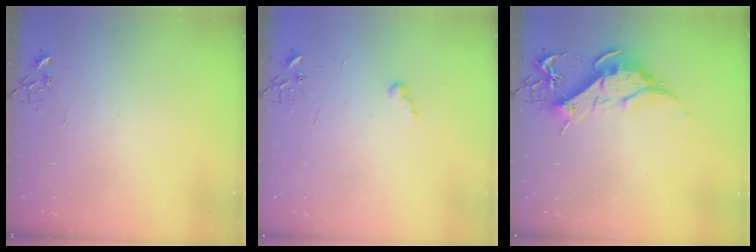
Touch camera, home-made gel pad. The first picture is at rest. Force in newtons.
{"total": 5.3, "press": 5.3, "slide": 0.5}
{"total": 12.5, "press": 12.4, "slide": 1.3}